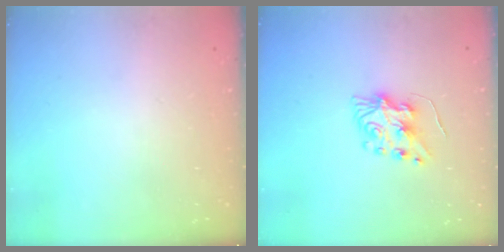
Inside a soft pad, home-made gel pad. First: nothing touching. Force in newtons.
{"total": 7.8, "press": 7.8, "slide": 0.7}